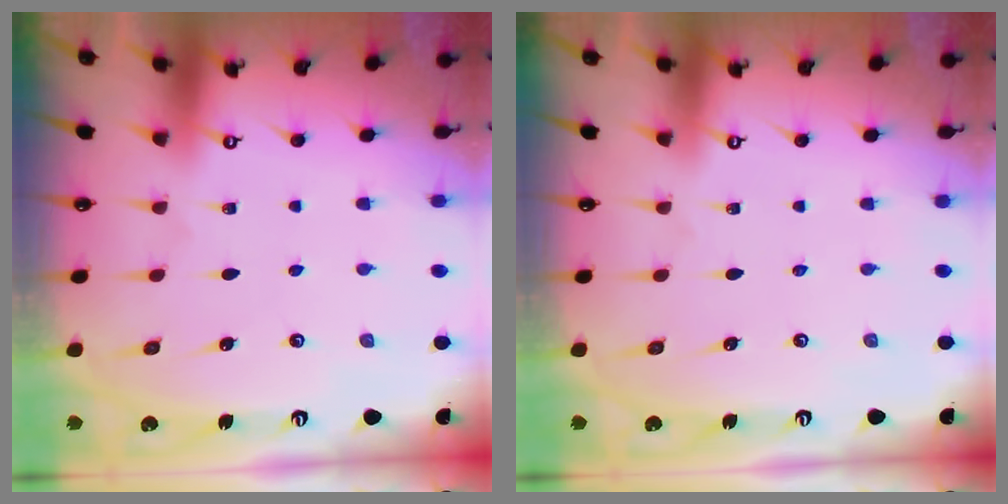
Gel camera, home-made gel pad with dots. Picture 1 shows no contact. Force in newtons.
{"total": 0.0}